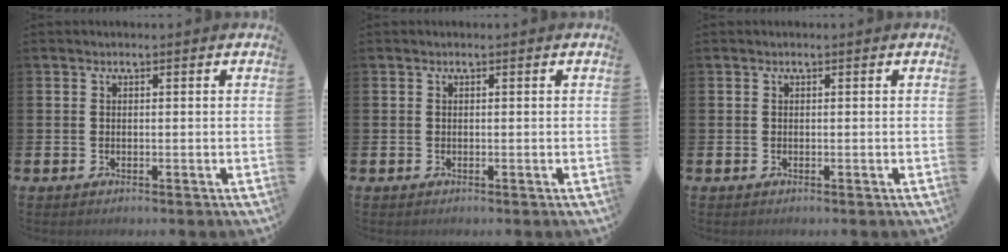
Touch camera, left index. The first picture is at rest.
{"total": 0.0}
{"total": 0.0}